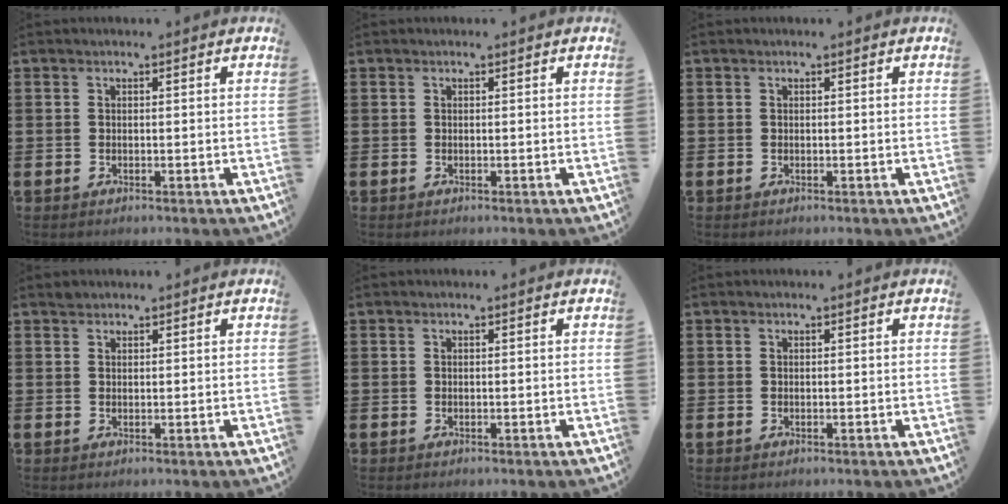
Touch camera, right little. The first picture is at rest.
{"total": 0.0}
{"total": 0.0}
{"total": 0.9, "force": [0.8, 0.3, 0.0], "torque": [0.008, 0.000, 0.014]}
{"total": 0.0}
{"total": 0.0}